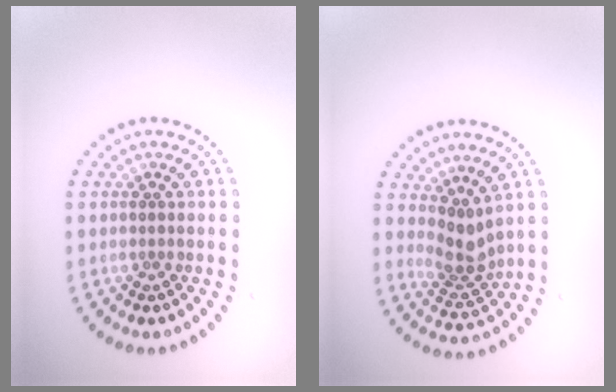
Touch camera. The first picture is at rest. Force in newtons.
{"total": 2.8, "press": 2.1, "slide": 1.8}